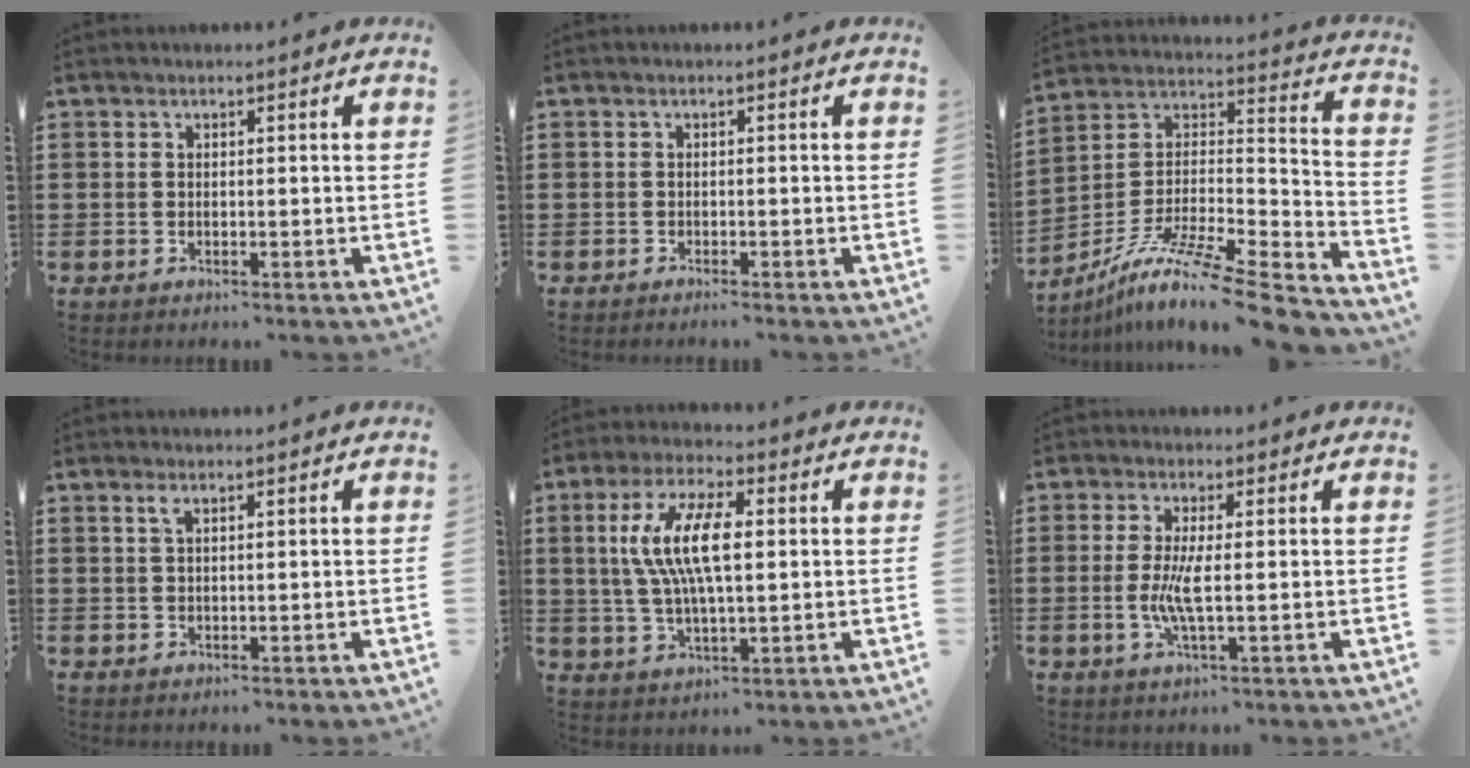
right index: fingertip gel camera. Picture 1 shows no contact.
{"total": 0.7, "force": [-0.7, 0.0, 0.2], "torque": [-0.006, -0.002, -0.014]}
{"total": 11.5, "force": [-8.6, 1.0, 7.5], "torque": [-0.133, 0.001, -0.162]}
{"total": 1.1, "force": [0.5, 0.3, 0.9], "torque": [-0.019, 0.003, 0.009]}
{"total": 10.4, "force": [1.5, 3.7, 9.6], "torque": [-0.212, 0.006, 0.016]}
{"total": 4.6, "force": [-0.4, 0.6, 4.6], "torque": [-0.103, -0.011, -0.016]}